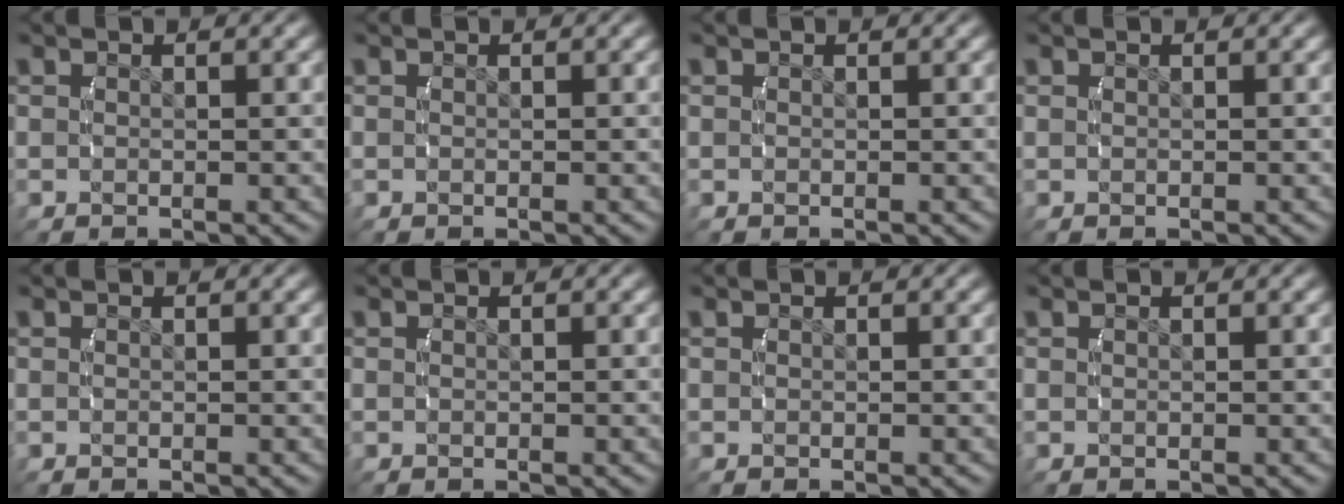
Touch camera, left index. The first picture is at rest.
{"total": 1.1, "force": [-0.1, -1.0, -0.5], "torque": [0.018, 0.000, 0.001]}
{"total": 0.0}
{"total": 0.0}
{"total": 0.0}
{"total": 0.0}
{"total": 0.0}
{"total": 0.0}